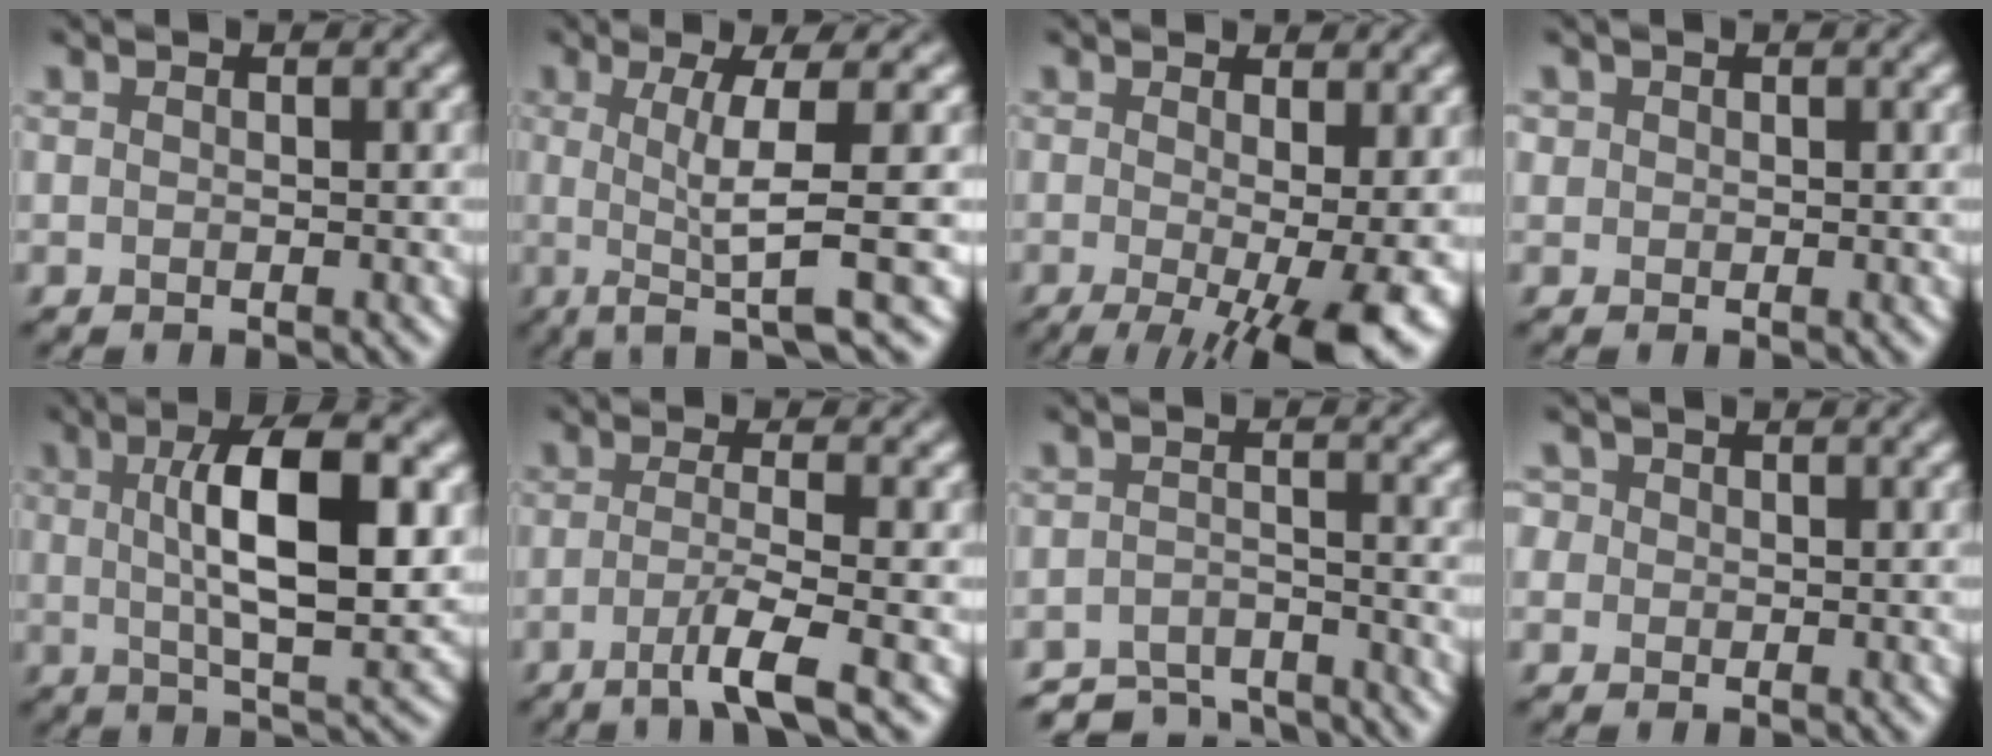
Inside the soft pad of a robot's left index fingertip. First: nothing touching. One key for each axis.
{"total": 6.1, "fx": -0.8, "fy": 0.7, "fz": 6.0, "tx": -0.101, "ty": -0.001, "tz": -0.018}
{"total": 8.9, "fx": -1.9, "fy": 2.3, "fz": 8.4, "tx": -0.114, "ty": -0.015, "tz": -0.023}
{"total": 0.6, "fx": 0.1, "fy": 0.6, "fz": 0.1, "tx": 0.000, "ty": -0.004, "tz": 0.002}
{"total": 9.5, "fx": 1.2, "fy": 3.1, "fz": 8.9, "tx": -0.139, "ty": 0.004, "tz": 0.015}
{"total": 3.9, "fx": -2.0, "fy": 0.3, "fz": 3.4, "tx": -0.056, "ty": -0.001, "tz": -0.052}
{"total": 5.4, "fx": -5.2, "fy": 1.1, "fz": 0.9, "tx": -0.015, "ty": -0.009, "tz": -0.090}
{"total": 2.5, "fx": 0.9, "fy": 2.0, "fz": 1.1, "tx": -0.033, "ty": 0.007, "tz": 0.015}